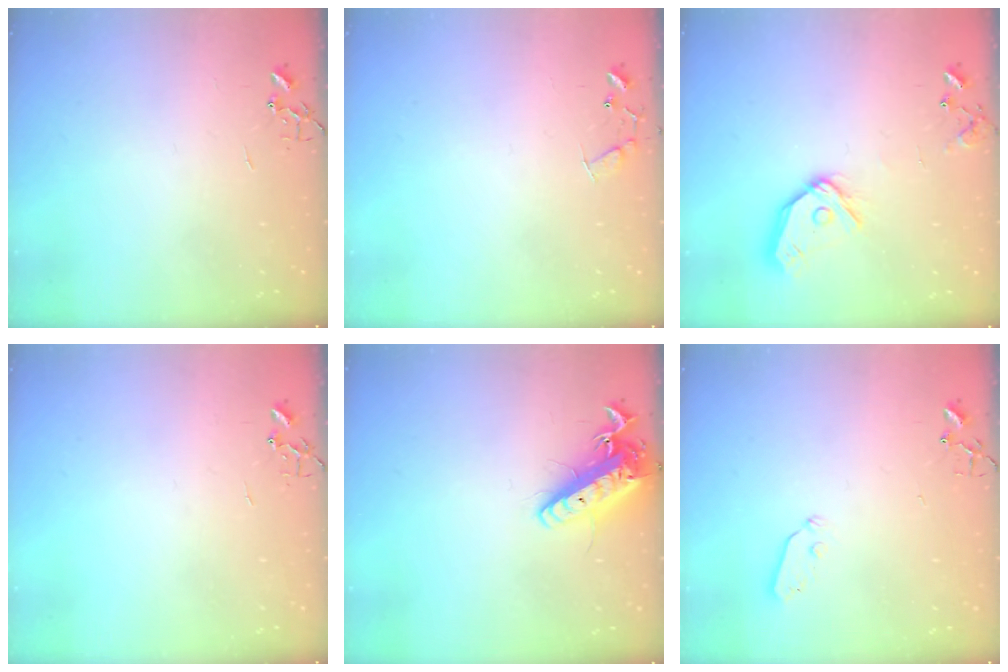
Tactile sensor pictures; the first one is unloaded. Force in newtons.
{"total": 8.1, "press": 8.1, "slide": 0.5}
{"total": 13.4, "press": 13.2, "slide": 1.8}
{"total": 0.0}
{"total": 16.0, "press": 15.7, "slide": 3.1}
{"total": 3.2, "press": 3.2, "slide": 0.5}